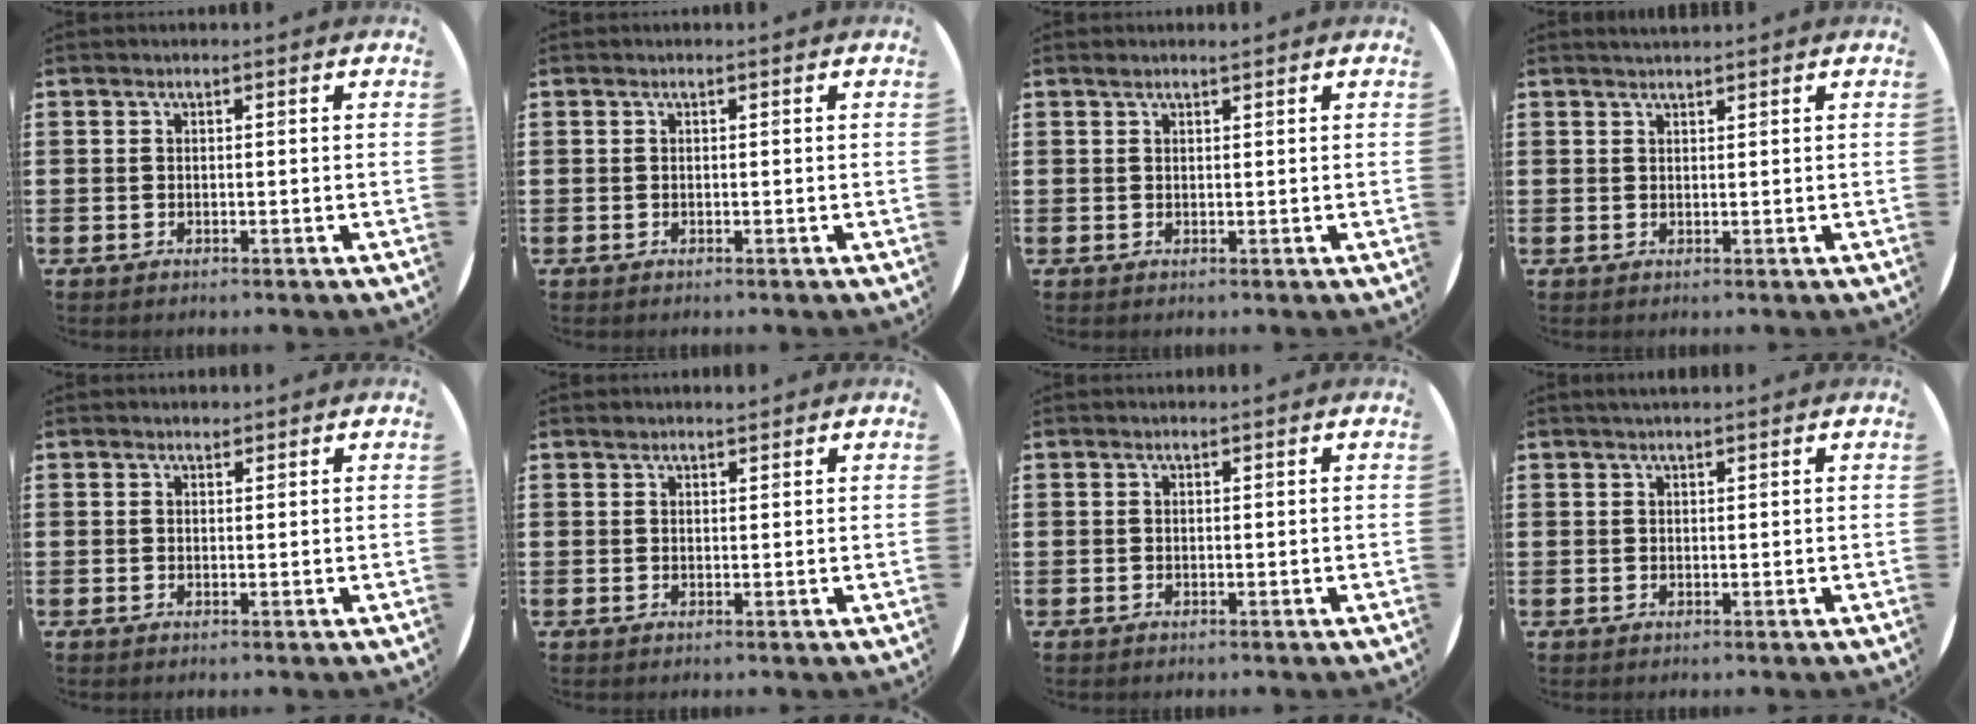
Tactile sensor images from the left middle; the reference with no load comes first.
{"total": 0.0}
{"total": 0.9, "force": [0.9, 0.0, 0.3], "torque": [-0.007, -0.002, 0.016]}
{"total": 1.3, "force": [1.3, 0.2, 0.0], "torque": [-0.001, 0.003, 0.024]}
{"total": 0.7, "force": [0.7, 0.2, 0.0], "torque": [0.008, -0.001, 0.012]}
{"total": 1.0, "force": [1.0, 0.2, 0.0], "torque": [-0.002, 0.001, 0.019]}
{"total": 0.0}
{"total": 0.9, "force": [0.9, 0.3, 0.2], "torque": [-0.005, 0.003, 0.016]}